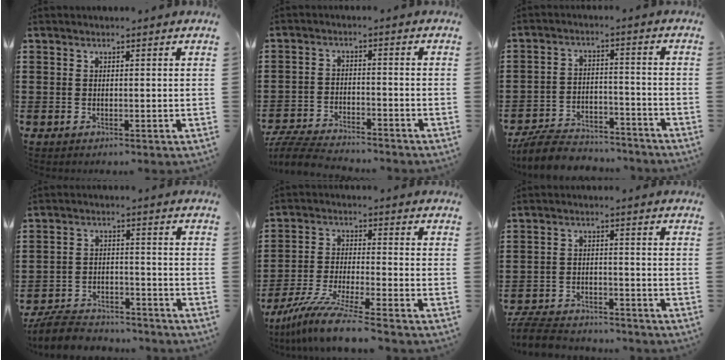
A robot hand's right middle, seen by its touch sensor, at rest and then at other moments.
{"total": 6.0, "force": [-5.9, 0.6, 1.4], "torque": [-0.035, 0.001, -0.116]}
{"total": 7.3, "force": [-7.0, 1.3, 1.7], "torque": [-0.036, 0.014, -0.138]}
{"total": 5.9, "force": [-5.7, 0.9, 1.1], "torque": [-0.035, 0.004, -0.115]}
{"total": 8.9, "force": [-7.7, -0.3, 4.4], "torque": [-0.093, -0.009, -0.151]}
{"total": 5.4, "force": [-5.2, 0.9, 0.9], "torque": [-0.031, 0.002, -0.107]}